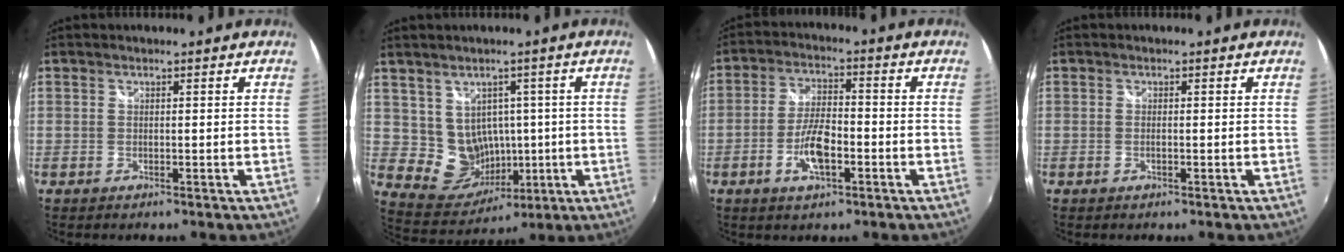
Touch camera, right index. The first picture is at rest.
{"total": 9.2, "force": [0.7, 8.6, 3.2], "torque": [-0.072, 0.001, 0.039]}
{"total": 7.7, "force": [-3.0, 2.9, 6.5], "torque": [-0.133, 0.001, -0.053]}
{"total": 0.6, "force": [-0.1, 0.1, 0.5], "torque": [-0.013, 0.000, -0.004]}